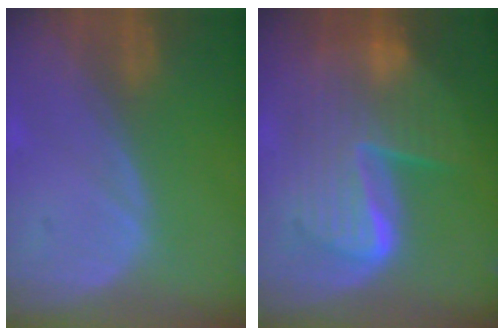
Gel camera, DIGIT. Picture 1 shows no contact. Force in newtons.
{"total": 10.1, "press": 10.1, "slide": 1.0}